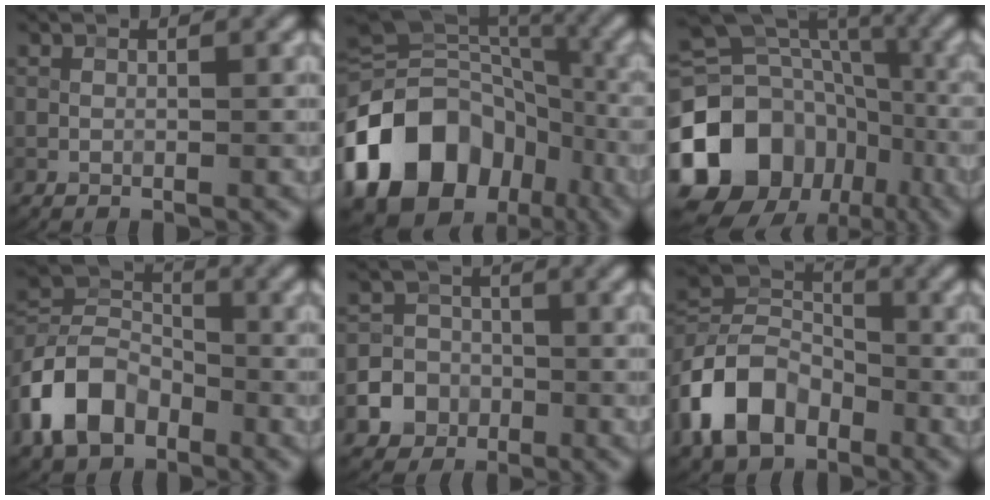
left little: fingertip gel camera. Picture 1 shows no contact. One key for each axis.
{"total": 18.0, "fx": -7.4, "fy": 13.4, "fz": 9.3, "tx": -0.200, "ty": 0.015, "tz": -0.143}
{"total": 20.2, "fx": -7.8, "fy": 16.6, "fz": 8.4, "tx": -0.188, "ty": -0.015, "tz": -0.145}
{"total": 7.8, "fx": -3.8, "fy": 5.4, "fz": 4.1, "tx": -0.083, "ty": 0.006, "tz": -0.087}
{"total": 4.7, "fx": -2.0, "fy": 4.1, "fz": 0.9, "tx": 0.008, "ty": -0.007, "tz": -0.054}
{"total": 8.7, "fx": -4.1, "fy": 6.0, "fz": 4.8, "tx": -0.095, "ty": 0.007, "tz": -0.092}